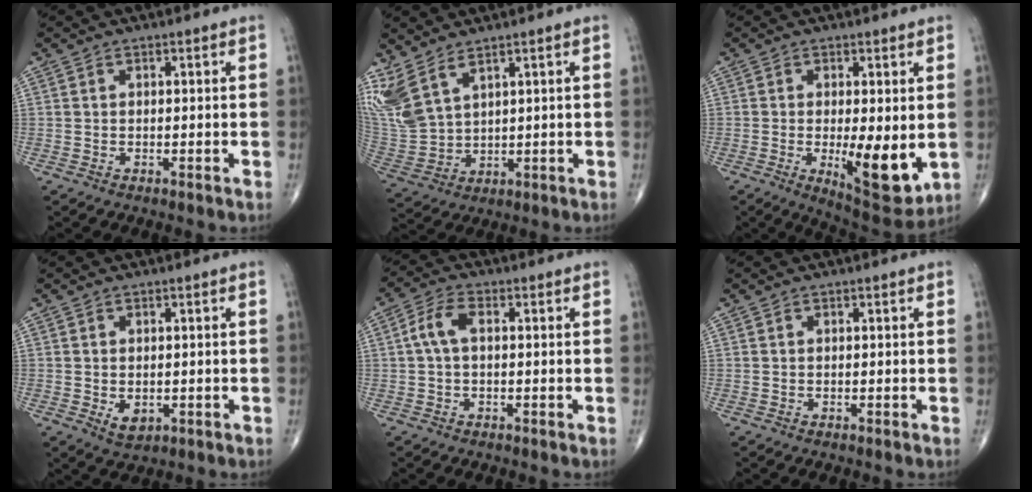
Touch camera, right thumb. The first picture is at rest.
{"total": 10.5, "force": [6.8, 4.7, 6.5], "torque": [-0.156, -0.028, 0.162]}
{"total": 10.8, "force": [-1.6, 3.8, 9.9], "torque": [-0.131, -0.028, -0.013]}
{"total": 3.1, "force": [-0.5, 2.1, 2.2], "torque": [-0.026, -0.005, 0.001]}
{"total": 4.9, "force": [0.5, 2.6, 4.2], "torque": [-0.091, 0.017, 0.005]}
{"total": 0.0}